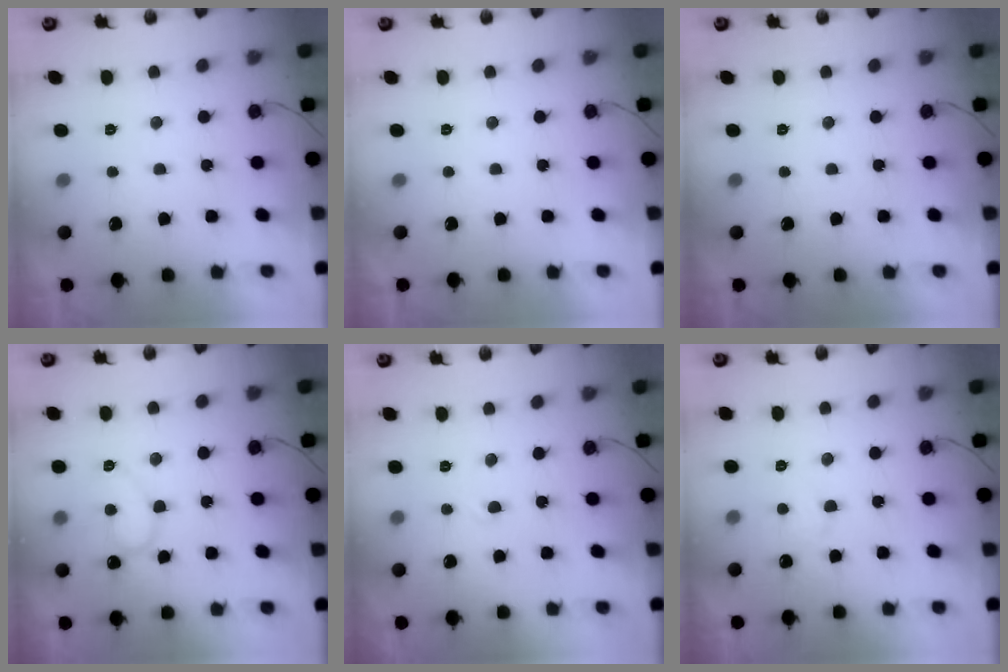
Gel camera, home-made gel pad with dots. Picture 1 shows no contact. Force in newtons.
{"total": 1.7, "press": 1.7, "slide": 0.1}
{"total": 0.0}
{"total": 10.4, "press": 10.4, "slide": 0.9}
{"total": 2.8, "press": 2.8, "slide": 0.2}
{"total": 4.2, "press": 4.2, "slide": 0.3}